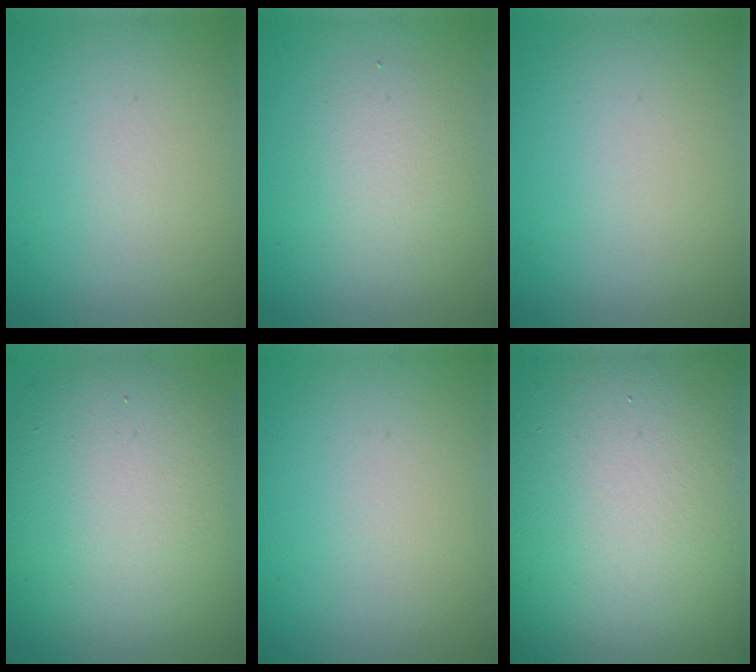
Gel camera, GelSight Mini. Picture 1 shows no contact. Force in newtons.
{"total": 2.9, "press": 2.9, "slide": 0.2}
{"total": 0.0}
{"total": 12.1, "press": 12.0, "slide": 0.9}
{"total": 0.0}
{"total": 24.2, "press": 24.2, "slide": 1.2}